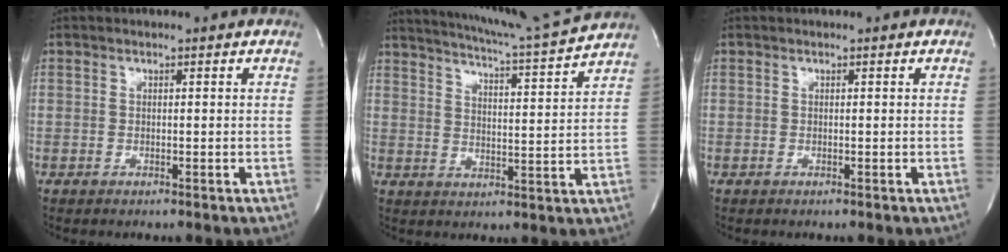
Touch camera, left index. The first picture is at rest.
{"total": 13.8, "force": [12.9, -1.8, 4.6], "torque": [-0.088, -0.035, 0.182]}
{"total": 0.0}